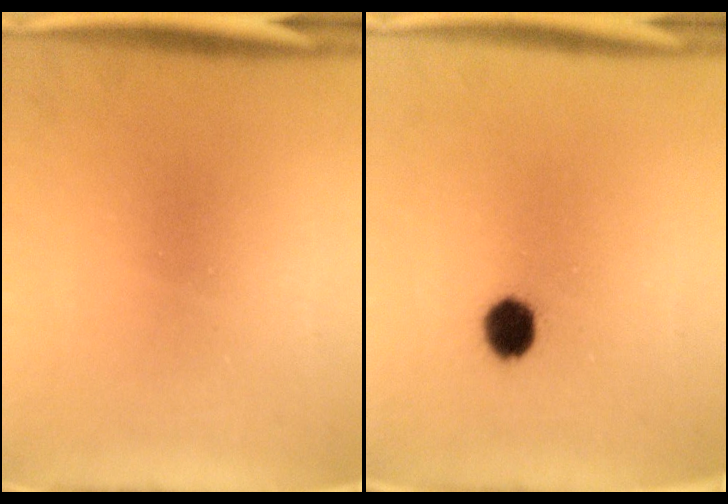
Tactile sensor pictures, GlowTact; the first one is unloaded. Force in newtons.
{"total": 4.9}